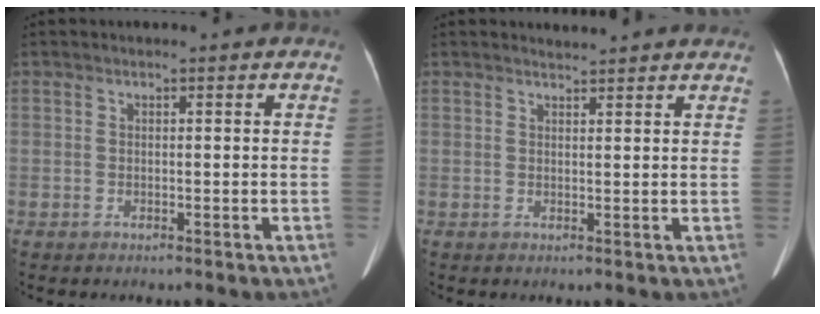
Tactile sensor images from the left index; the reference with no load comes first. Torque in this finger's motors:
{"motor_torque": [0.00, -0.13, -0.06, 0.01]}